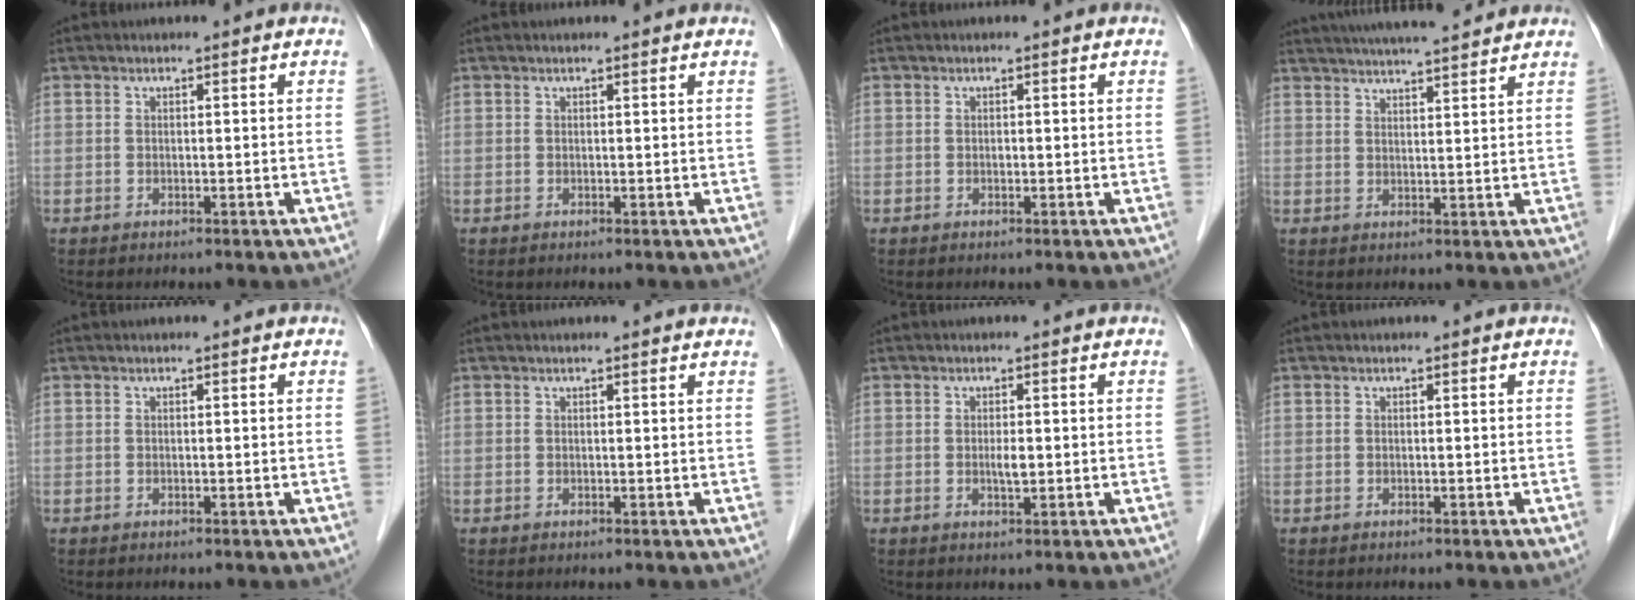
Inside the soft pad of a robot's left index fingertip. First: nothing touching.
{"total": 1.1, "force": [1.1, 0.0, 0.3], "torque": [-0.014, 0.007, 0.013]}
{"total": 0.0}
{"total": 13.2, "force": [11.8, 1.1, 5.6], "torque": [-0.094, 0.027, 0.167]}
{"total": 0.0}
{"total": 2.1, "force": [2.0, 0.1, 0.6], "torque": [-0.015, 0.009, 0.017]}
{"total": 1.6, "force": [0.0, 0.4, 1.5], "torque": [-0.028, -0.001, 0.000]}
{"total": 0.0}